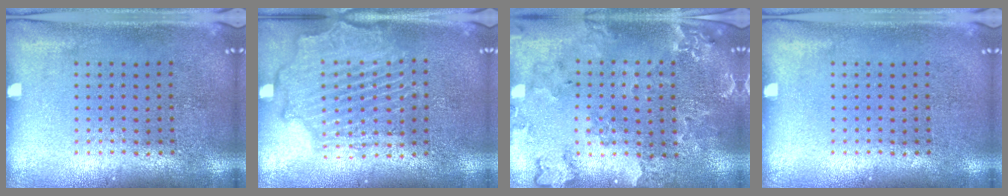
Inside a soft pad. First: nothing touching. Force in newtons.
{"total": 2.1, "press": 2.0, "slide": 0.4}
{"total": 0.9, "press": 0.9, "slide": 0.2}
{"total": 0.0}